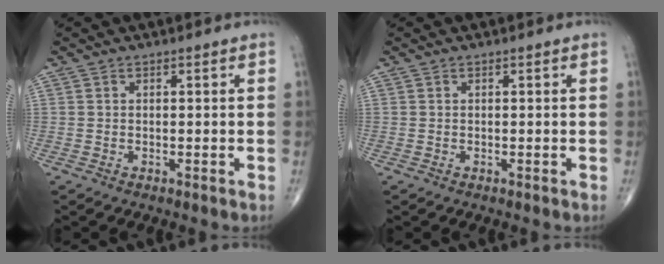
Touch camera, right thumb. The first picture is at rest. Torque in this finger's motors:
{"motor_torque": [0.09, 0.12, 0.12, 0.00, -0.01]}